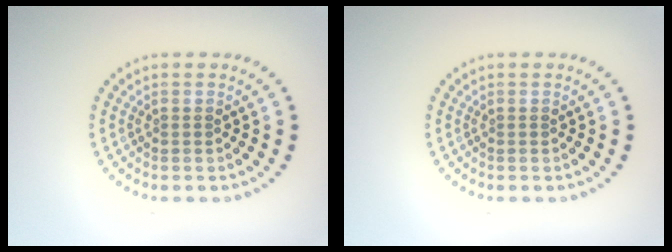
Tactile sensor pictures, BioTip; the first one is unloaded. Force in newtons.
{"total": 0.0}